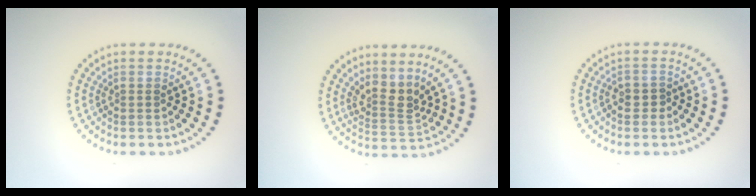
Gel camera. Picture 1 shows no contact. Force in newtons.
{"total": 2.8, "press": 2.0, "slide": 2.0}
{"total": 1.3, "press": 1.1, "slide": 0.6}